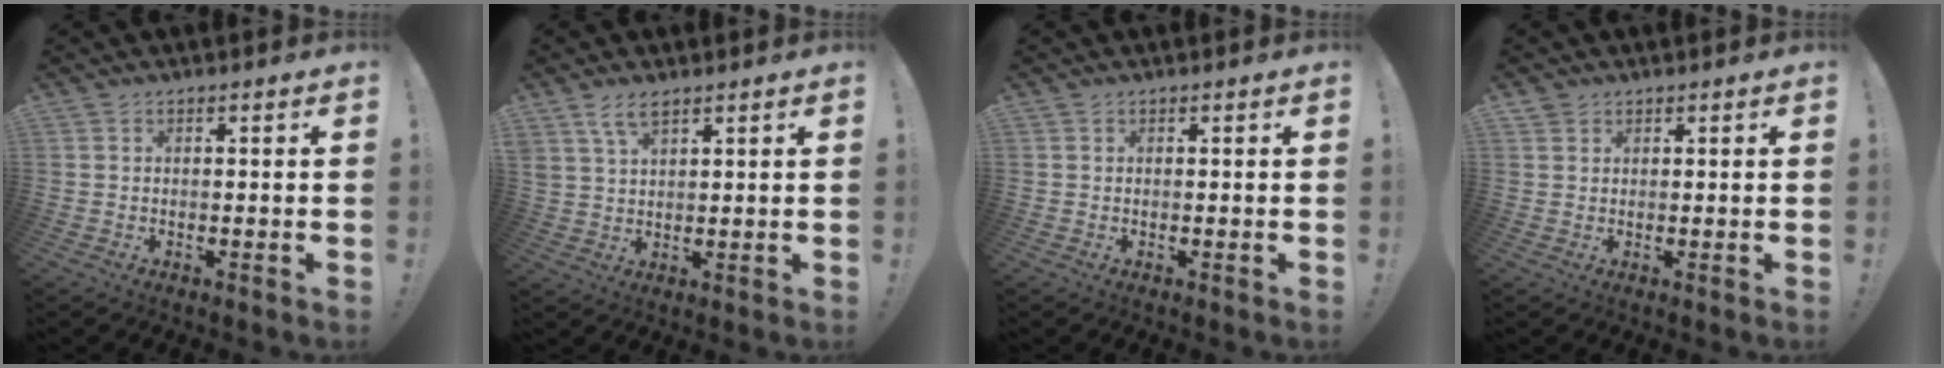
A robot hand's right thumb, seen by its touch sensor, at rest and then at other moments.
{"total": 5.4, "force": [3.4, 2.4, 3.4], "torque": [-0.070, -0.008, 0.066]}
{"total": 0.0}
{"total": 1.6, "force": [1.2, 1.0, 0.1], "torque": [0.002, -0.006, 0.022]}